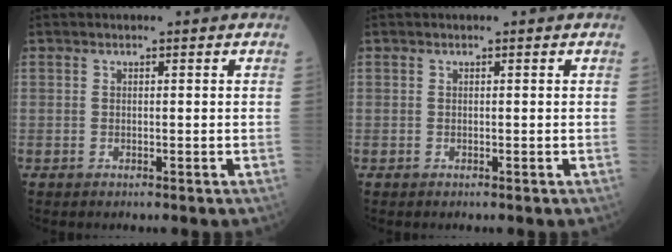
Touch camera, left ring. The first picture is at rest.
{"total": 0.0}